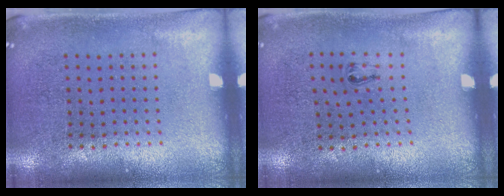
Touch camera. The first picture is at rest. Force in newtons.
{"total": 0.5, "press": 0.2, "slide": 0.5}